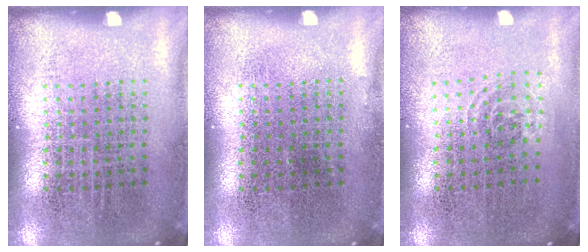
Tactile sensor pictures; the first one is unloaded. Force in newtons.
{"total": 0.0}
{"total": 0.8, "press": 0.5, "slide": 0.6}